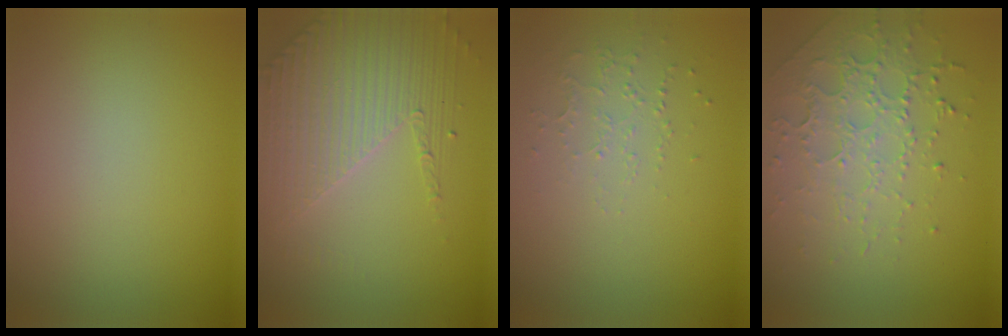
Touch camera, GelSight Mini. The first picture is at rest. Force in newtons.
{"total": 4.1, "press": 3.3, "slide": 2.4}
{"total": 1.0, "press": 0.6, "slide": 0.8}
{"total": 4.5, "press": 3.1, "slide": 3.3}